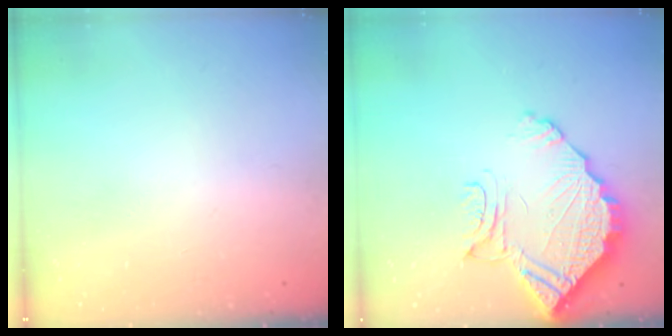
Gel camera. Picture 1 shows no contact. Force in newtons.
{"total": 15.9, "press": 15.8, "slide": 1.7}